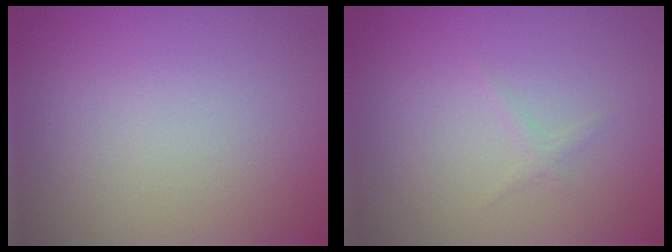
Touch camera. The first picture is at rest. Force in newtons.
{"total": 0.7, "press": 0.7, "slide": 0.1}